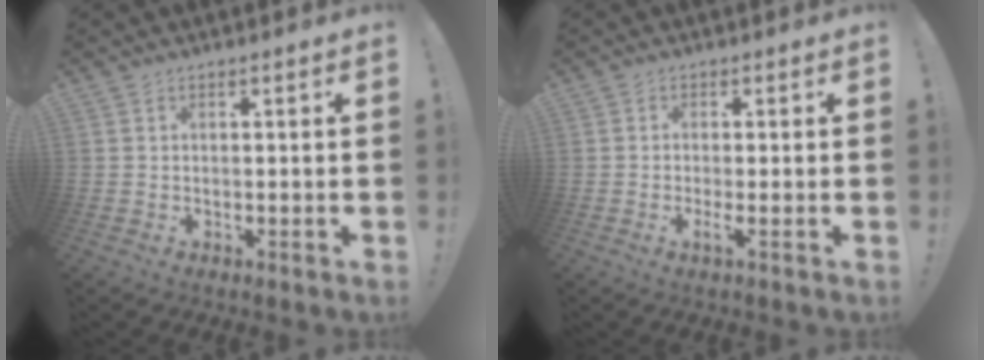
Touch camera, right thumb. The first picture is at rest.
{"total": 2.5, "force": [-0.7, -0.4, 2.3], "torque": [-0.038, -0.008, -0.013]}